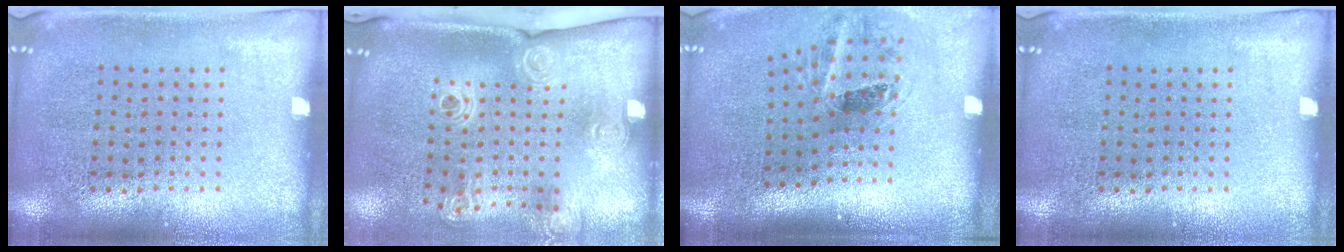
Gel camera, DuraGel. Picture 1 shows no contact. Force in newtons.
{"total": 2.2, "press": 1.6, "slide": 1.5}
{"total": 1.5, "press": 1.1, "slide": 1.1}
{"total": 0.0}